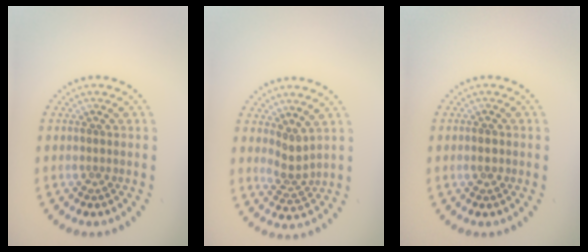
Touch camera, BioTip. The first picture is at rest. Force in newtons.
{"total": 2.2, "press": 1.5, "slide": 1.5}
{"total": 1.1, "press": 1.0, "slide": 0.2}